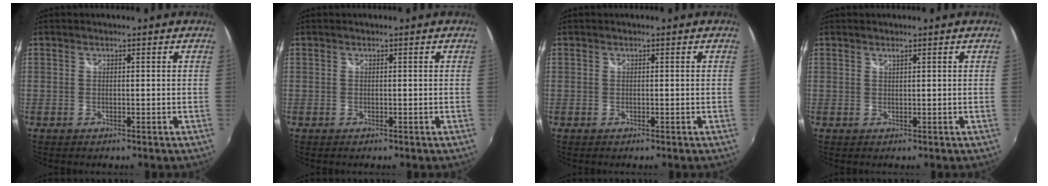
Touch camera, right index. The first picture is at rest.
{"total": 0.0}
{"total": 0.0}
{"total": 0.5, "force": [0.5, 0.0, 0.3], "torque": [-0.002, 0.000, 0.007]}